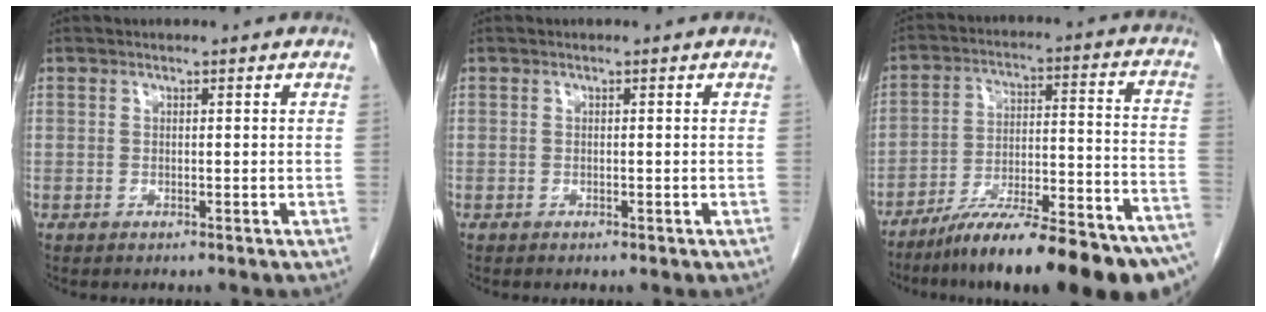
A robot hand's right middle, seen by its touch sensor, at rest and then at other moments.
{"total": 0.0}
{"total": 23.2, "force": [-18.7, 2.0, 13.6], "torque": [-0.138, 0.011, -0.284]}